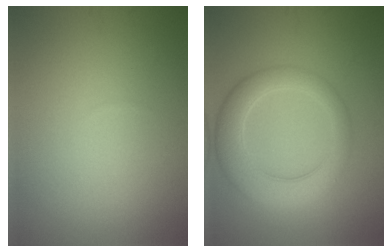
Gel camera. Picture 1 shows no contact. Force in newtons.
{"total": 5.7, "press": 5.7, "slide": 0.1}